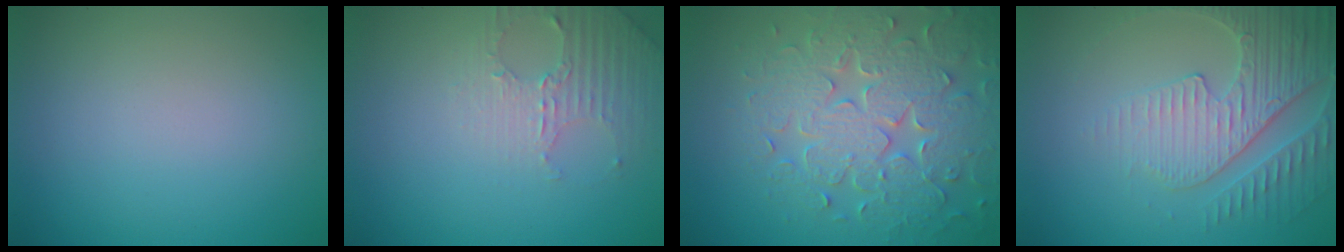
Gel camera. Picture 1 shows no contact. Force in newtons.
{"total": 3.0, "press": 2.9, "slide": 0.7}
{"total": 7.7, "press": 6.1, "slide": 4.7}
{"total": 4.3, "press": 4.3, "slide": 0.4}